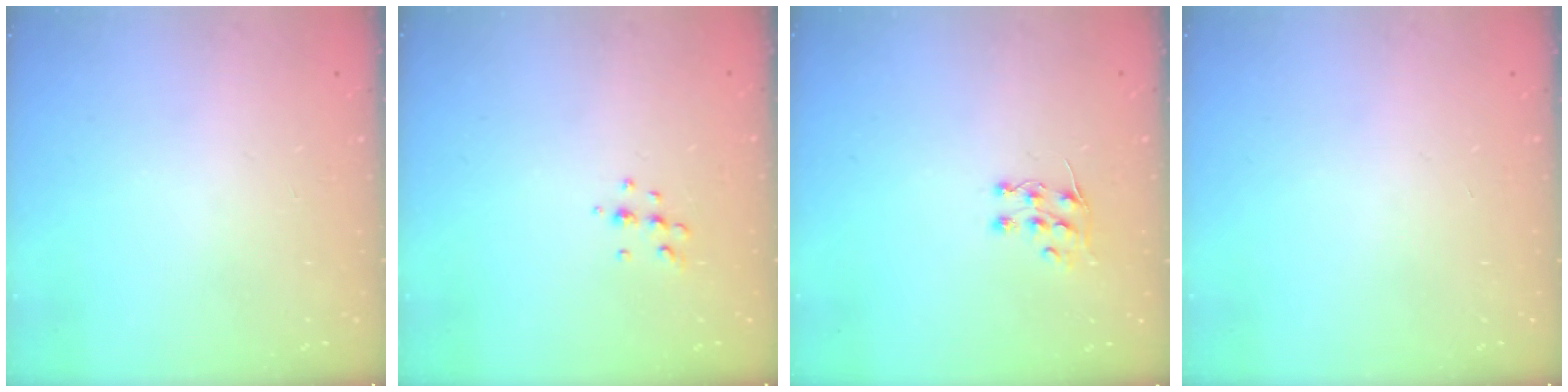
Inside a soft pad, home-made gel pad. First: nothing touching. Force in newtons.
{"total": 5.7, "press": 5.6, "slide": 1.0}
{"total": 5.9, "press": 5.9, "slide": 0.5}
{"total": 0.0}